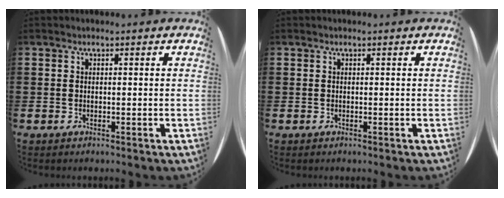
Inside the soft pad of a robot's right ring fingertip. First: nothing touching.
{"total": 0.0}